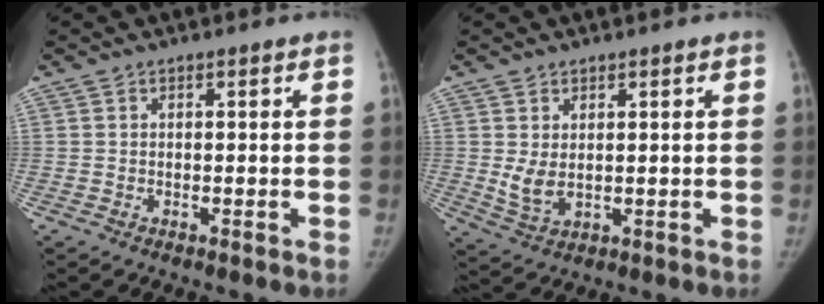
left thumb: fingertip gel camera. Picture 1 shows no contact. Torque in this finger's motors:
{"motor_torque": [0.68, 0.74, 0.67, -0.63, 0.17]}